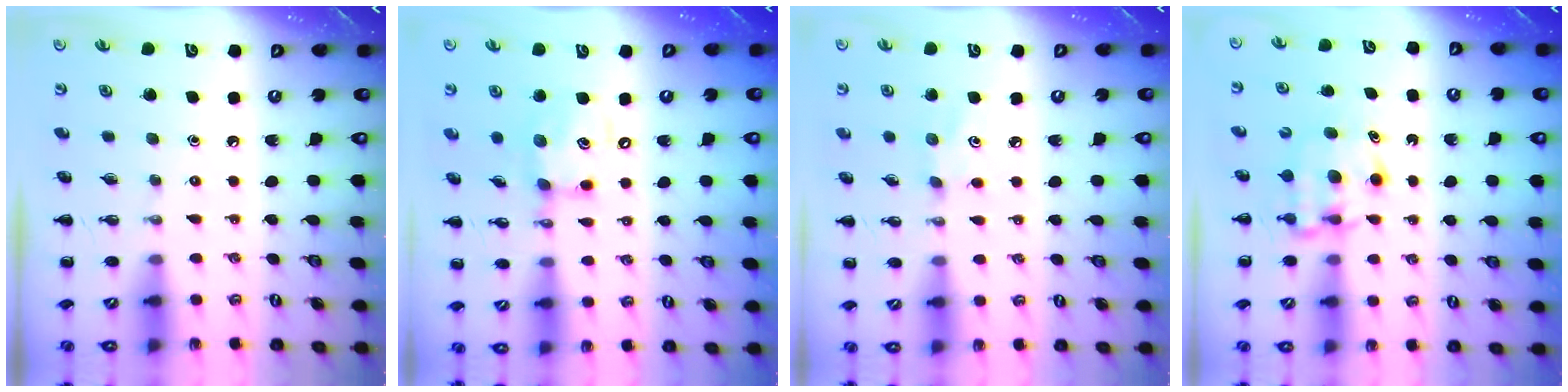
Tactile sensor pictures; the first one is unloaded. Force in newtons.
{"total": 11.6, "press": 11.4, "slide": 2.0}
{"total": 2.5, "press": 2.4, "slide": 0.7}
{"total": 5.4, "press": 5.3, "slide": 0.6}